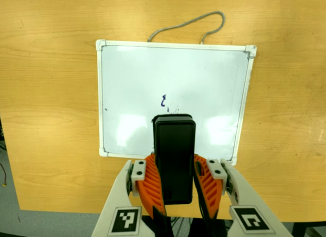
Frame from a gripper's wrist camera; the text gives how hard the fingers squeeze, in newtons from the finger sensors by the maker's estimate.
{"total": 12.2, "left": 10.9, "right": 13.5}